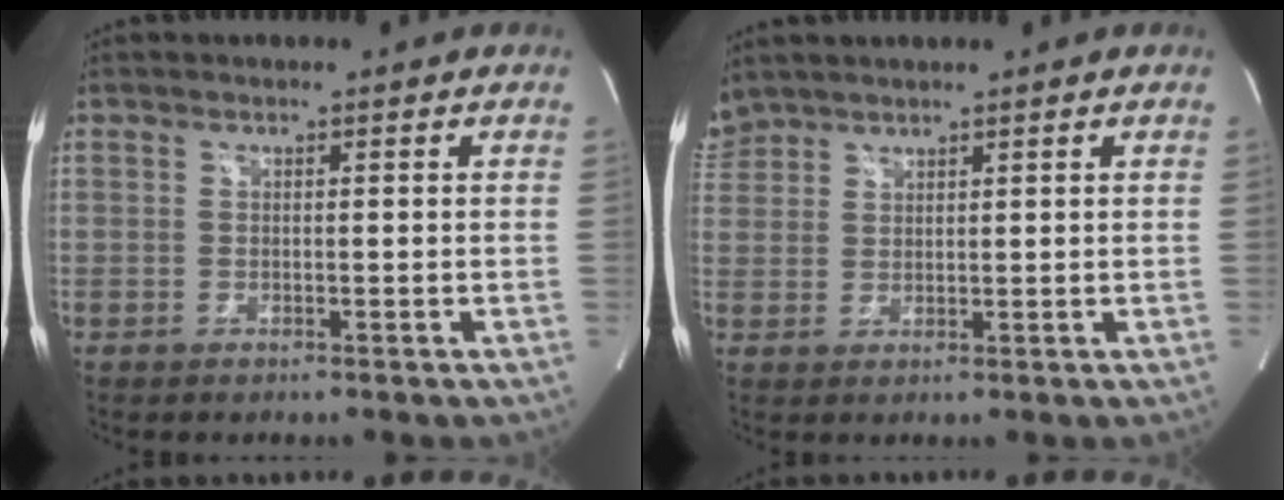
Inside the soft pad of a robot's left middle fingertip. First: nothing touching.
{"total": 3.4, "force": [3.3, 1.0, 0.1], "torque": [-0.009, 0.020, 0.070]}